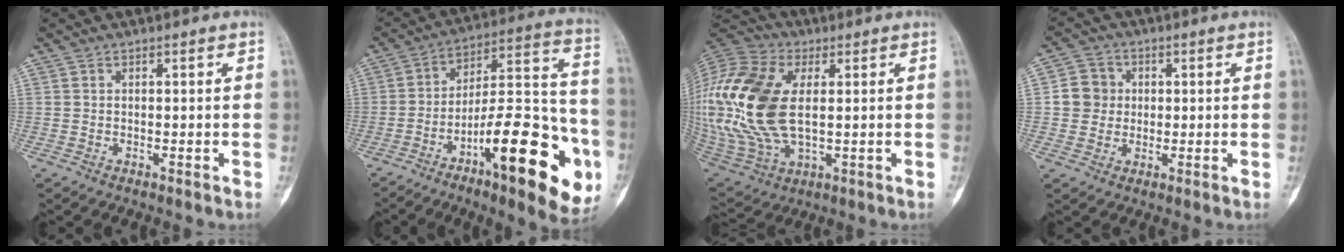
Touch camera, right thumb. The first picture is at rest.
{"total": 26.3, "force": [-10.7, 7.8, 22.8], "torque": [-0.299, 0.058, -0.158]}
{"total": 26.3, "force": [2.5, 14.8, 21.6], "torque": [-0.511, -0.004, 0.054]}
{"total": 5.9, "force": [0.5, 5.6, 1.8], "torque": [-0.003, 0.006, 0.001]}